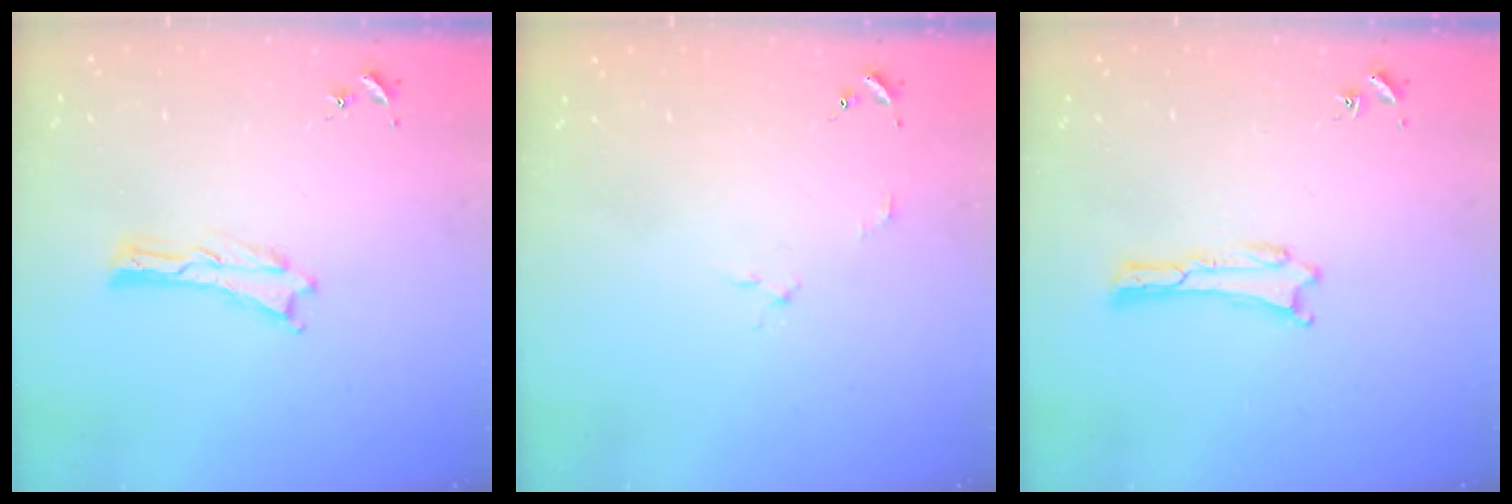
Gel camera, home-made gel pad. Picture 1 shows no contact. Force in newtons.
{"total": 2.0, "press": 2.0, "slide": 0.1}
{"total": 0.0}